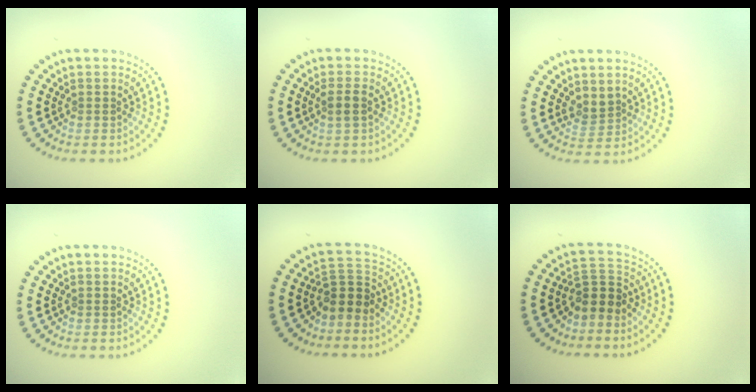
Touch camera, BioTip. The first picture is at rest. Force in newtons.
{"total": 1.5, "press": 1.4, "slide": 0.6}
{"total": 1.8, "press": 1.2, "slide": 1.3}
{"total": 0.0}
{"total": 2.7, "press": 2.2, "slide": 1.7}
{"total": 2.7, "press": 2.2, "slide": 1.7}